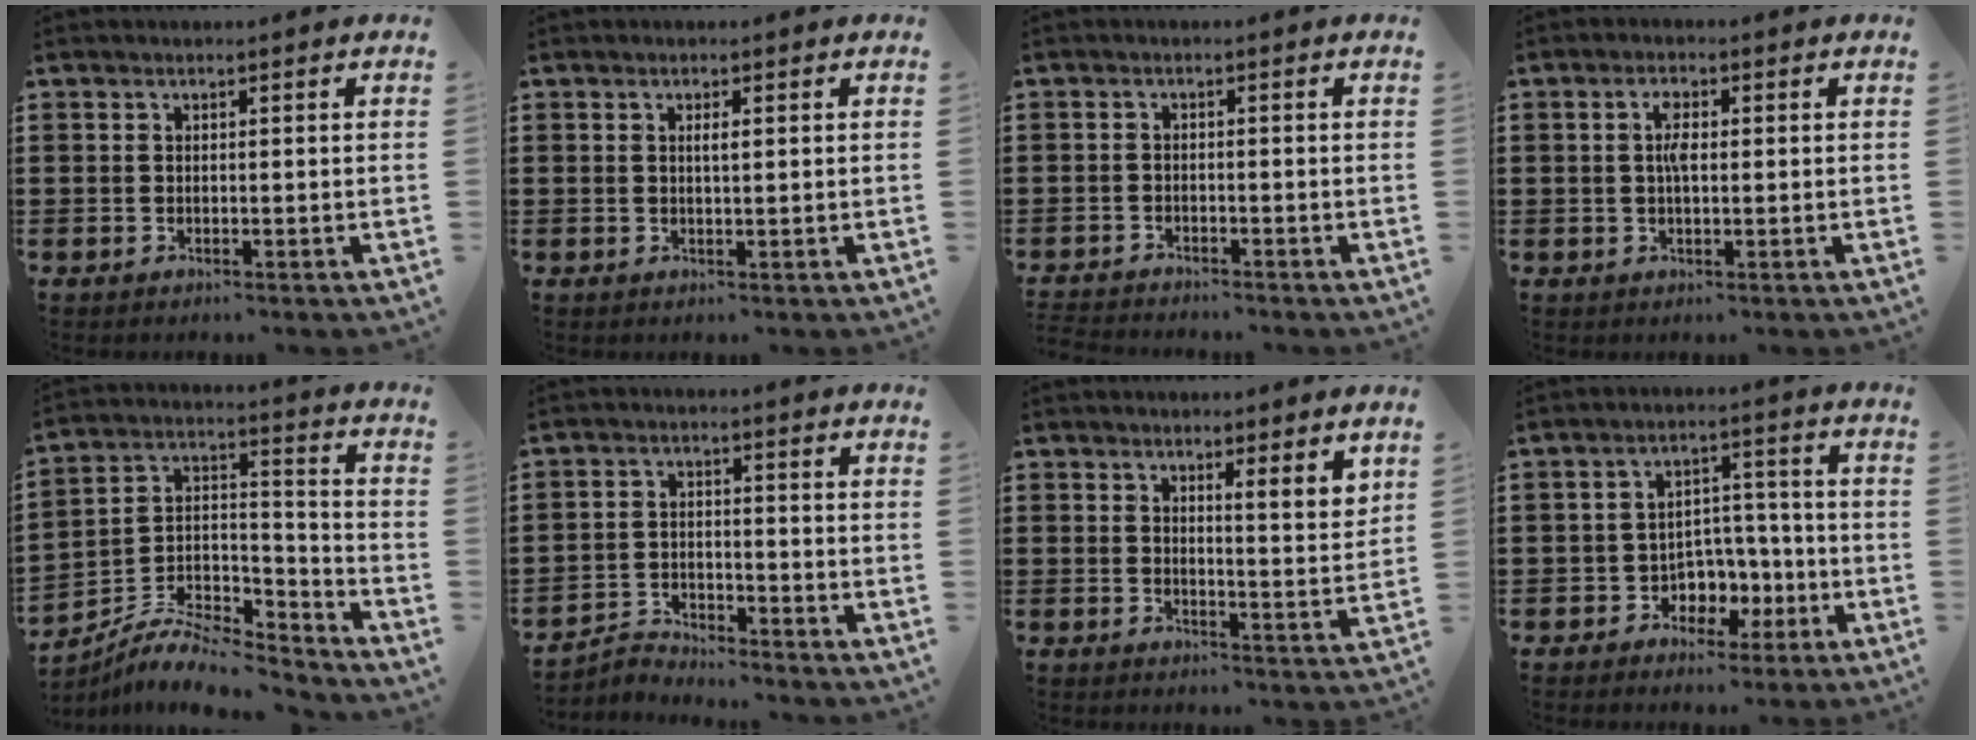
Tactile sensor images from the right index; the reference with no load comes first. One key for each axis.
{"total": 1.2, "fx": 0.3, "fy": 0.2, "fz": 1.2, "tx": -0.023, "ty": 0.002, "tz": 0.004}
{"total": 1.8, "fx": -1.8, "fy": 0.1, "fz": -0.3, "tx": -0.001, "ty": 0.000, "tz": -0.040}
{"total": 3.0, "fx": 0.3, "fy": 1.1, "fz": 2.8, "tx": -0.057, "ty": 0.004, "tz": 0.003}
{"total": 8.5, "fx": -7.6, "fy": 2.5, "fz": 2.9, "tx": -0.054, "ty": 0.014, "tz": -0.148}
{"total": 2.9, "fx": -2.8, "fy": 0.5, "fz": -0.2, "tx": -0.007, "ty": 0.002, "tz": -0.062}
{"total": 2.8, "fx": 2.5, "fy": -0.1, "fz": 1.3, "tx": -0.028, "ty": -0.007, "tz": 0.041}
{"total": 5.4, "fx": -2.2, "fy": 4.4, "fz": 2.1, "tx": -0.037, "ty": 0.013, "tz": -0.040}